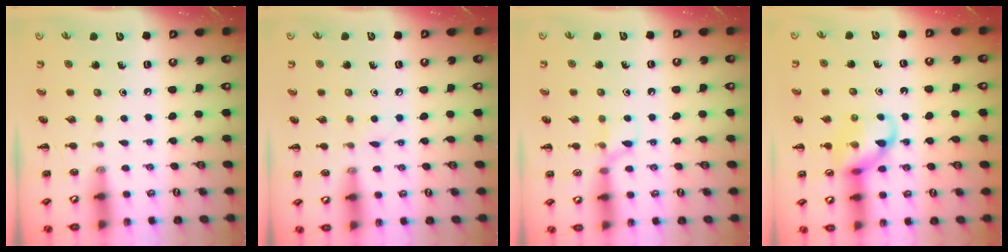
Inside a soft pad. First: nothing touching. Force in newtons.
{"total": 2.9, "press": 2.8, "slide": 0.9}
{"total": 5.9, "press": 5.8, "slide": 0.8}
{"total": 11.1, "press": 11.0, "slide": 1.3}